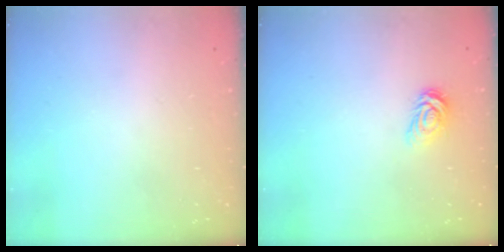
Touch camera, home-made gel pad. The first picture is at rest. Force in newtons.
{"total": 3.9, "press": 3.9, "slide": 0.5}